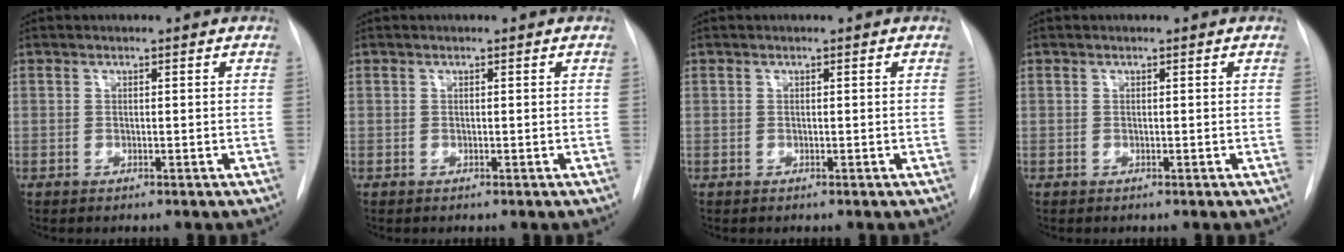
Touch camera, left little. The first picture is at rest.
{"total": 0.0}
{"total": 0.0}
{"total": 0.0}